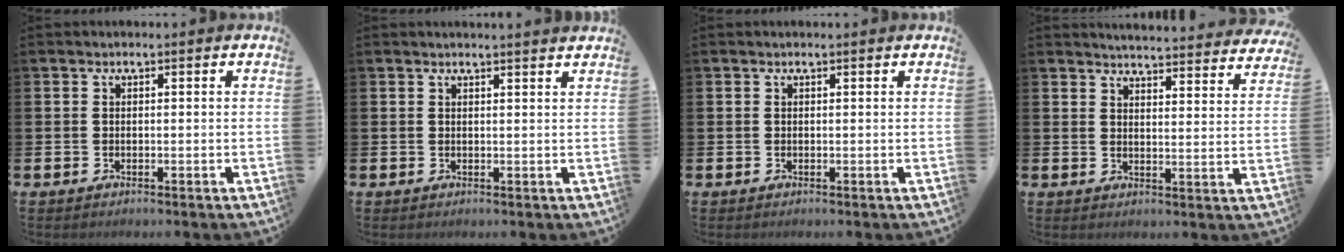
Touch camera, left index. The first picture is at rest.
{"total": 1.3, "force": [1.3, -0.2, 0.1], "torque": [0.010, -0.009, 0.020]}
{"total": 0.0}
{"total": 4.8, "force": [4.8, 0.0, 0.3], "torque": [-0.020, -0.036, 0.084]}